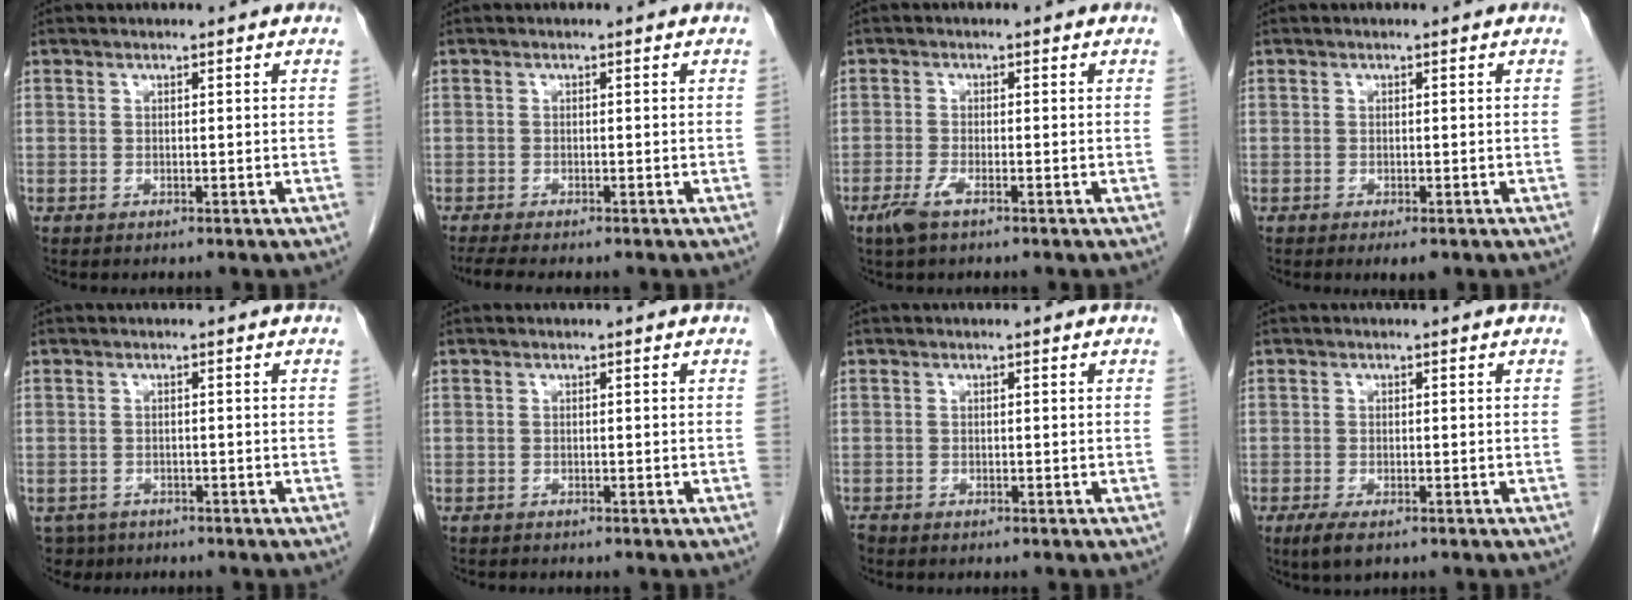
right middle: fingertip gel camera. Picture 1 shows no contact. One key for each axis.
{"total": 4.2, "fx": -3.5, "fy": 0.5, "fz": 2.2, "tx": -0.035, "ty": -0.010, "tz": -0.054}
{"total": 2.8, "fx": -1.7, "fy": 0.4, "fz": 2.1, "tx": -0.051, "ty": -0.006, "tz": -0.037}
{"total": 1.8, "fx": -1.1, "fy": 0.5, "fz": 1.3, "tx": -0.017, "ty": -0.004, "tz": -0.011}
{"total": 3.5, "fx": -2.6, "fy": 2.4, "fz": -0.1, "tx": 0.004, "ty": 0.002, "tz": -0.043}
{"total": 0.6, "fx": -0.6, "fy": 0.1, "fz": 0.1, "tx": -0.009, "ty": -0.001, "tz": -0.012}
{"total": 0.7, "fx": -0.7, "fy": 0.3, "fz": 0.1, "tx": -0.009, "ty": -0.001, "tz": -0.014}
{"total": 3.0, "fx": -1.8, "fy": 0.9, "fz": 2.1, "tx": -0.045, "ty": -0.006, "tz": -0.031}